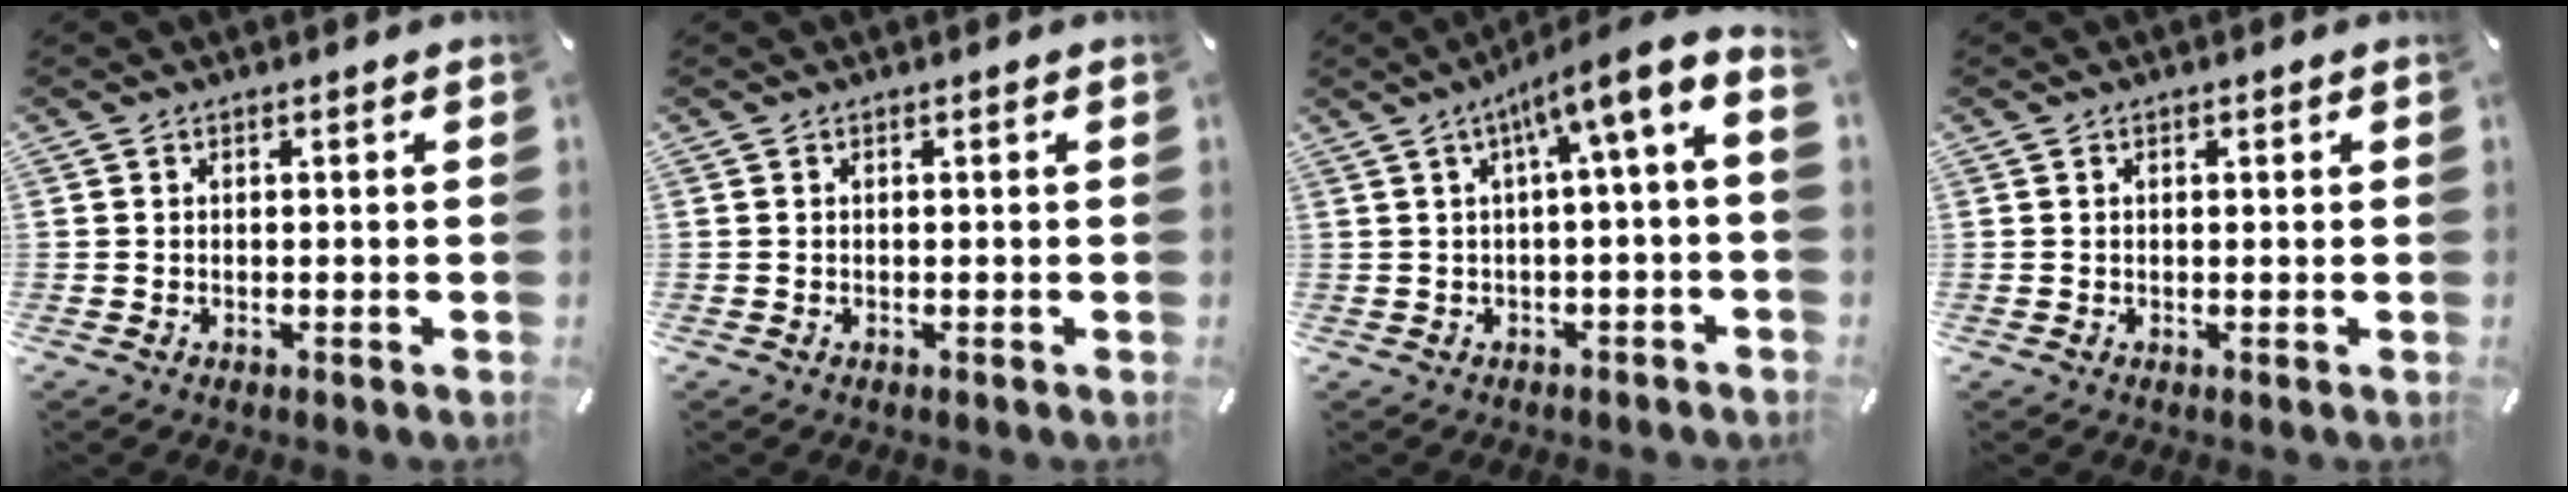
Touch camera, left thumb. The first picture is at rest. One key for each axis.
{"total": 0.0}
{"total": 8.4, "fx": 2.6, "fy": 0.4, "fz": 8.0, "tx": -0.135, "ty": -0.032, "tz": 0.040}
{"total": 0.6, "fx": 0.2, "fy": 0.4, "fz": 0.4, "tx": -0.009, "ty": 0.002, "tz": 0.004}